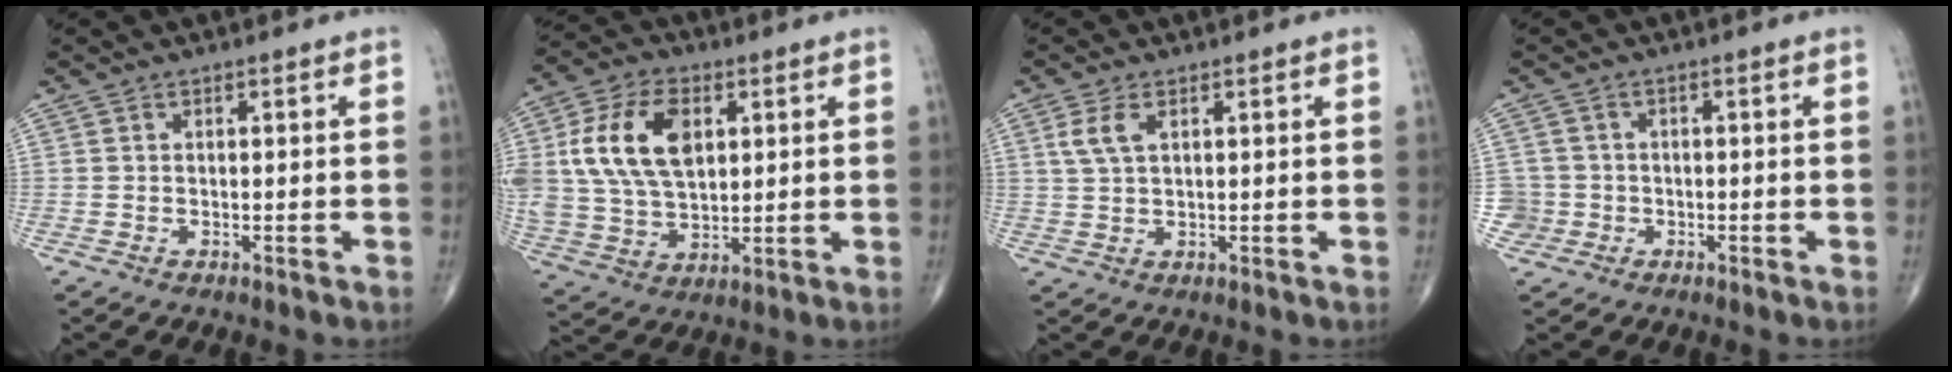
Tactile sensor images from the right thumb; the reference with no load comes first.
{"total": 16.5, "force": [4.2, 10.2, 12.3], "torque": [-0.228, 0.000, 0.082]}
{"total": 4.1, "force": [1.6, 2.0, 3.2], "torque": [-0.074, 0.005, 0.036]}
{"total": 3.4, "force": [-0.8, 3.2, -0.4], "torque": [0.026, 0.013, -0.019]}